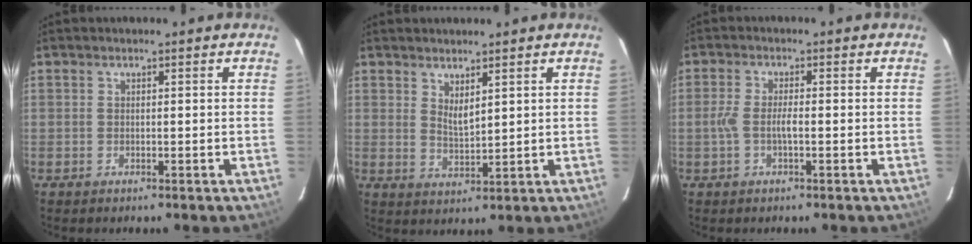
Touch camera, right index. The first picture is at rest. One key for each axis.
{"total": 3.5, "fx": 2.3, "fy": 0.9, "fz": 2.5, "tx": -0.042, "ty": -0.008, "tz": 0.040}
{"total": 3.4, "fx": -0.9, "fy": 0.7, "fz": 3.2, "tx": -0.066, "ty": 0.001, "tz": -0.017}